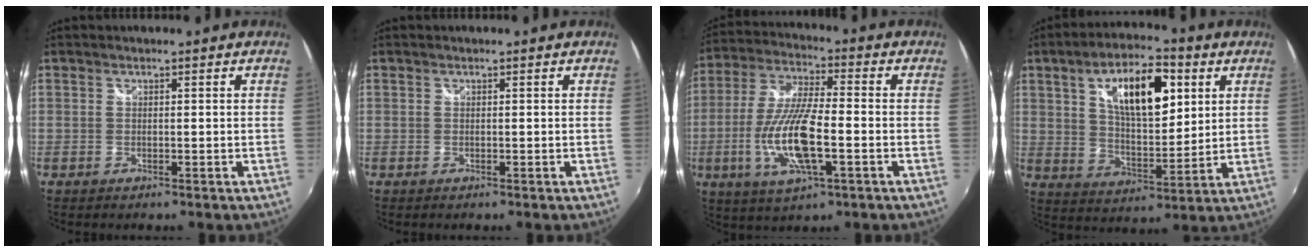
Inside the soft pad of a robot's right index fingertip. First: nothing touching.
{"total": 0.0}
{"total": 15.1, "force": [-3.8, 4.2, 14.0], "torque": [-0.289, -0.011, -0.072]}
{"total": 15.6, "force": [5.7, 6.7, 12.9], "torque": [-0.212, 0.018, 0.099]}